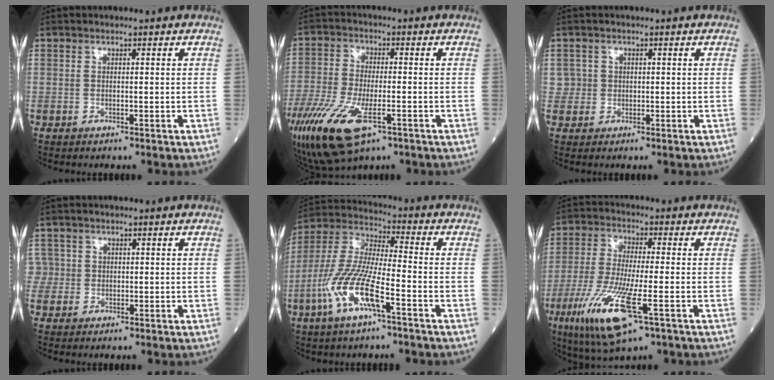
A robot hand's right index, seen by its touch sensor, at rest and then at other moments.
{"total": 16.5, "force": [-8.6, 6.2, 12.6], "torque": [-0.291, -0.037, -0.152]}
{"total": 1.8, "force": [0.2, 1.8, -0.2], "torque": [0.018, 0.005, -0.001]}
{"total": 2.1, "force": [0.2, 2.1, -0.1], "torque": [0.014, 0.010, 0.001]}
{"total": 12.5, "force": [-5.4, 2.4, 11.1], "torque": [-0.244, -0.004, -0.107]}
{"total": 13.7, "force": [-5.8, 2.0, 12.3], "torque": [-0.255, -0.034, -0.102]}